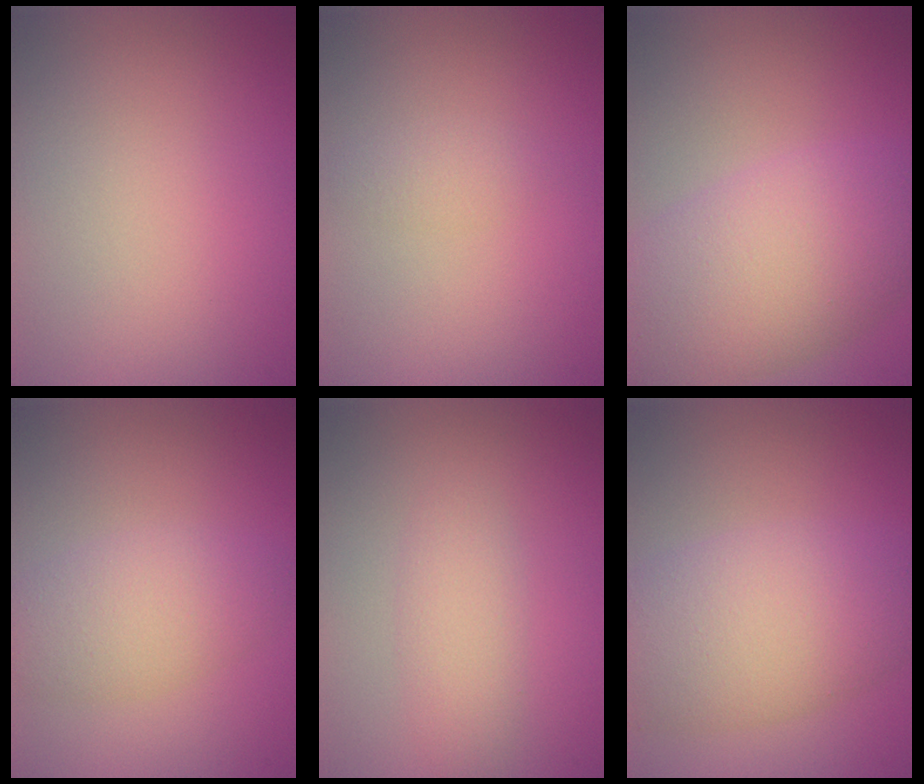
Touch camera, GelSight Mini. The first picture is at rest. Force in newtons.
{"total": 1.0, "press": 1.0, "slide": 0.0}
{"total": 8.7, "press": 8.7, "slide": 0.3}
{"total": 3.8, "press": 3.8, "slide": 0.1}
{"total": 2.2, "press": 2.2, "slide": 0.0}
{"total": 7.7, "press": 7.7, "slide": 0.3}